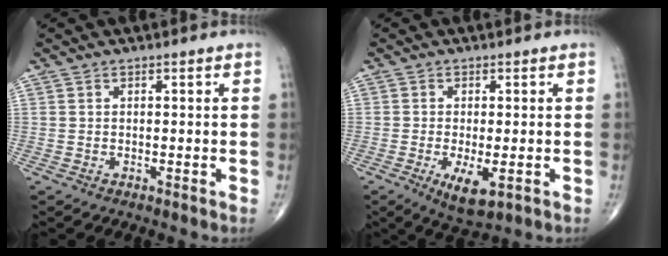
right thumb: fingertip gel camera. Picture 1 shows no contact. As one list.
[{"total": 6.0, "force": [-1.9, 2.1, 5.3], "torque": [-0.091, -0.014, -0.026]}]